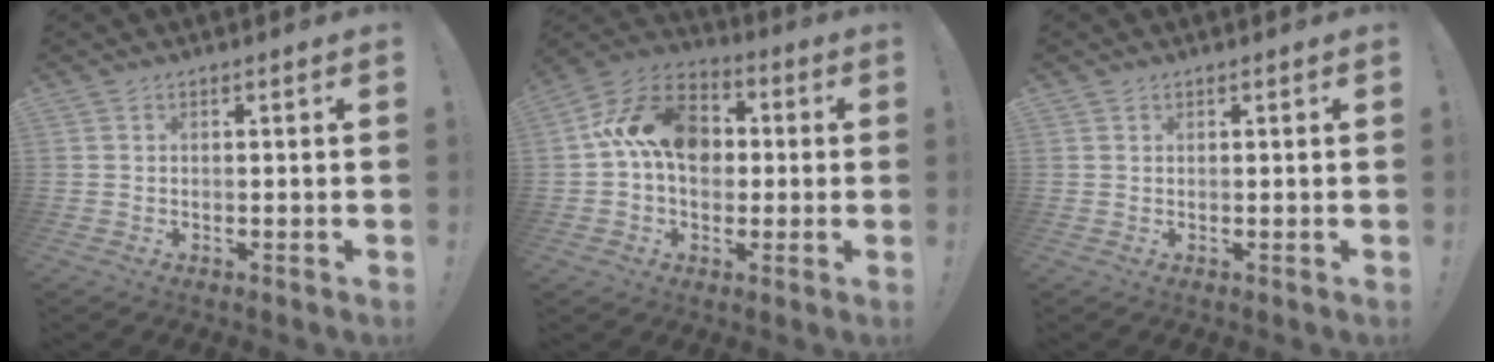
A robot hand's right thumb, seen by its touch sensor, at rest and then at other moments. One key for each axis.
{"total": 17.0, "fx": 2.4, "fy": 12.6, "fz": 11.1, "tx": -0.183, "ty": 0.017, "tz": 0.046}
{"total": 0.6, "fx": 0.5, "fy": 0.4, "fz": 0.1, "tx": 0.003, "ty": -0.002, "tz": 0.009}